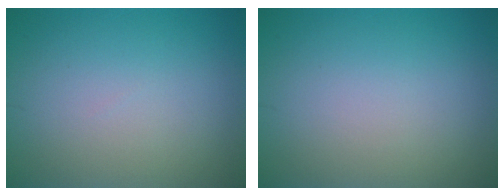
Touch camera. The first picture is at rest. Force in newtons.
{"total": 0.0}